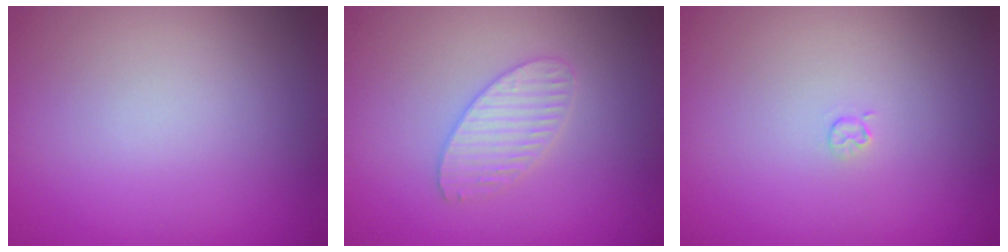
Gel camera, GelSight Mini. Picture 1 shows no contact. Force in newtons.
{"total": 2.3, "press": 2.3, "slide": 0.2}
{"total": 0.6, "press": 0.3, "slide": 0.6}